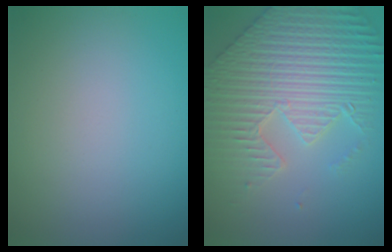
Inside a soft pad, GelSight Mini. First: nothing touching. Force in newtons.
{"total": 8.1, "press": 6.4, "slide": 5.0}